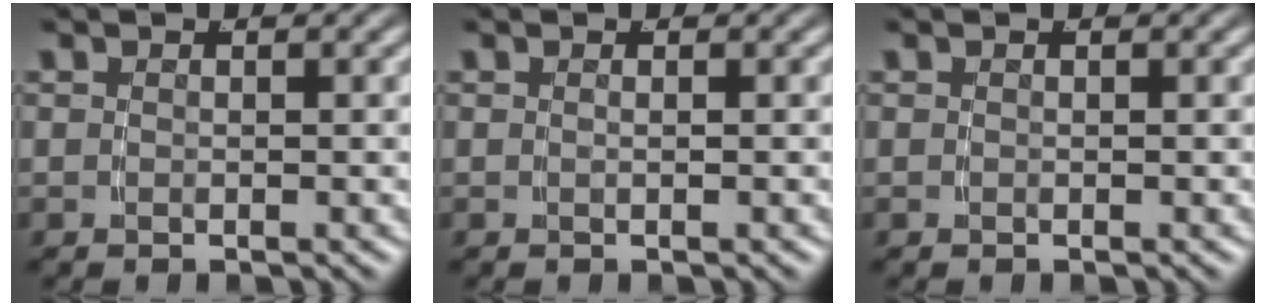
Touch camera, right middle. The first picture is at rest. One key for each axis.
{"total": 0.8, "fx": -0.2, "fy": -0.7, "fz": 0.2, "tx": -0.003, "ty": -0.001, "tz": 0.001}
{"total": 0.0}